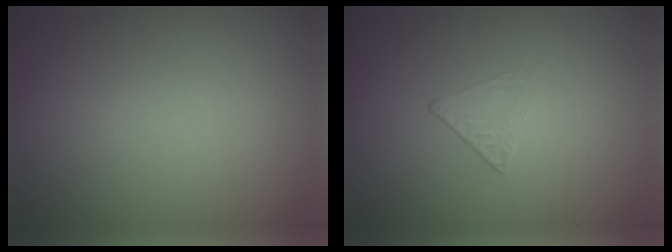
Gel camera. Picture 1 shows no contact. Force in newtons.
{"total": 1.1, "press": 0.5, "slide": 1.0}